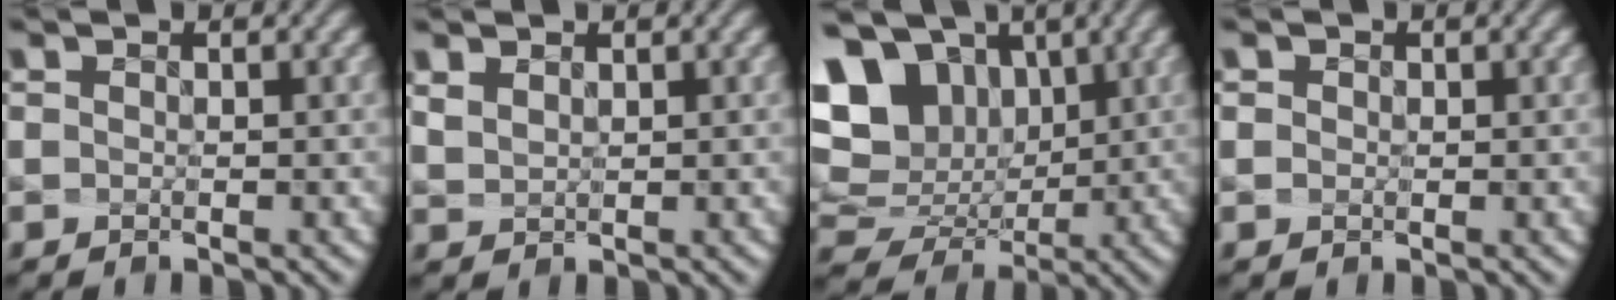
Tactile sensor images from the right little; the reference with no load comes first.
{"total": 0.9, "force": [0.9, 0.0, -0.1], "torque": [-0.028, -0.017, 0.044]}
{"total": 12.8, "force": [4.1, 9.9, 7.1], "torque": [-0.183, 0.007, 0.109]}
{"total": 1.5, "force": [0.5, 1.3, 0.7], "torque": [-0.012, 0.005, 0.006]}